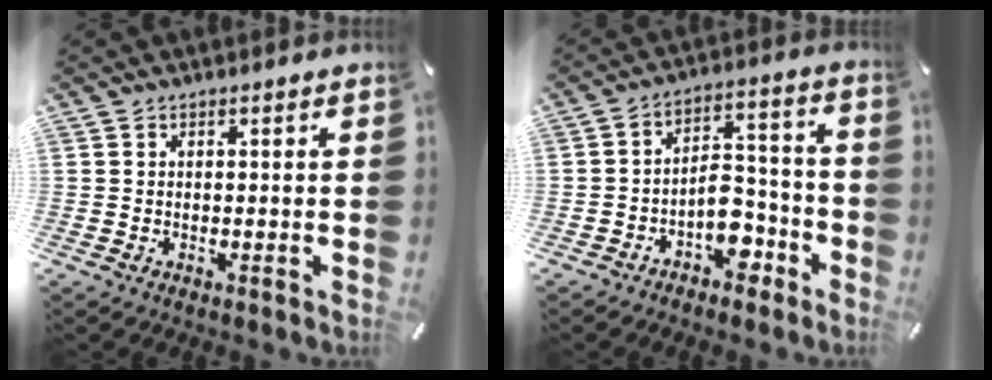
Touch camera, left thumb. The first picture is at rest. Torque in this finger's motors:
{"motor_torque": [-0.14, 2.62, 1.21, 0.83, 0.07]}